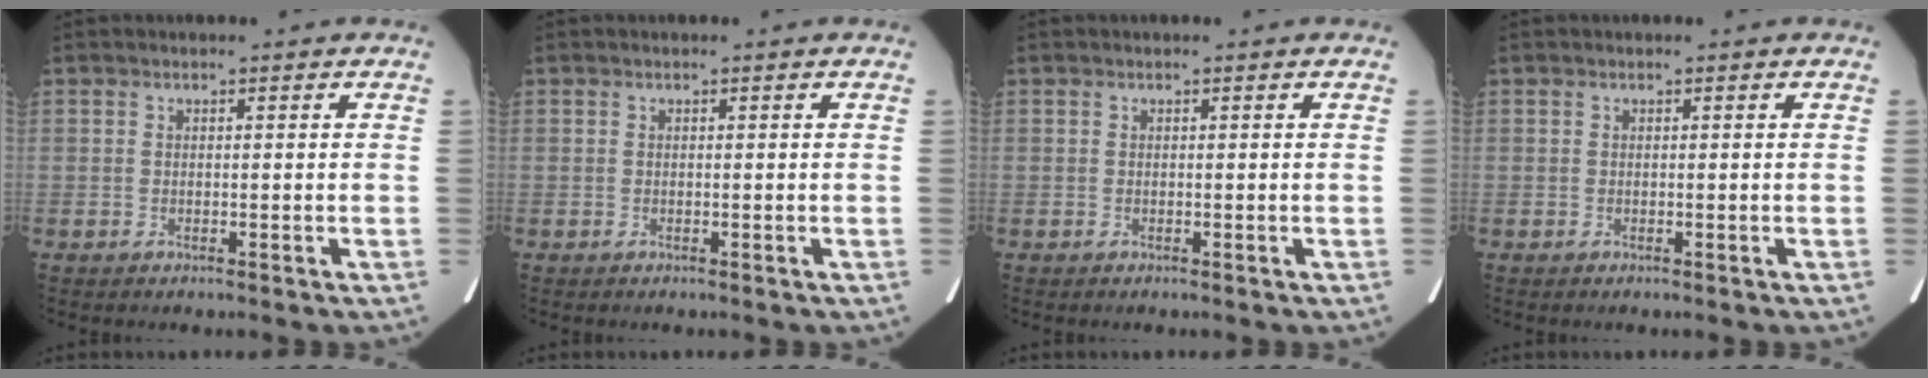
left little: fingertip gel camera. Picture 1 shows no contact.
{"total": 0.0}
{"total": 0.0}
{"total": 0.0}